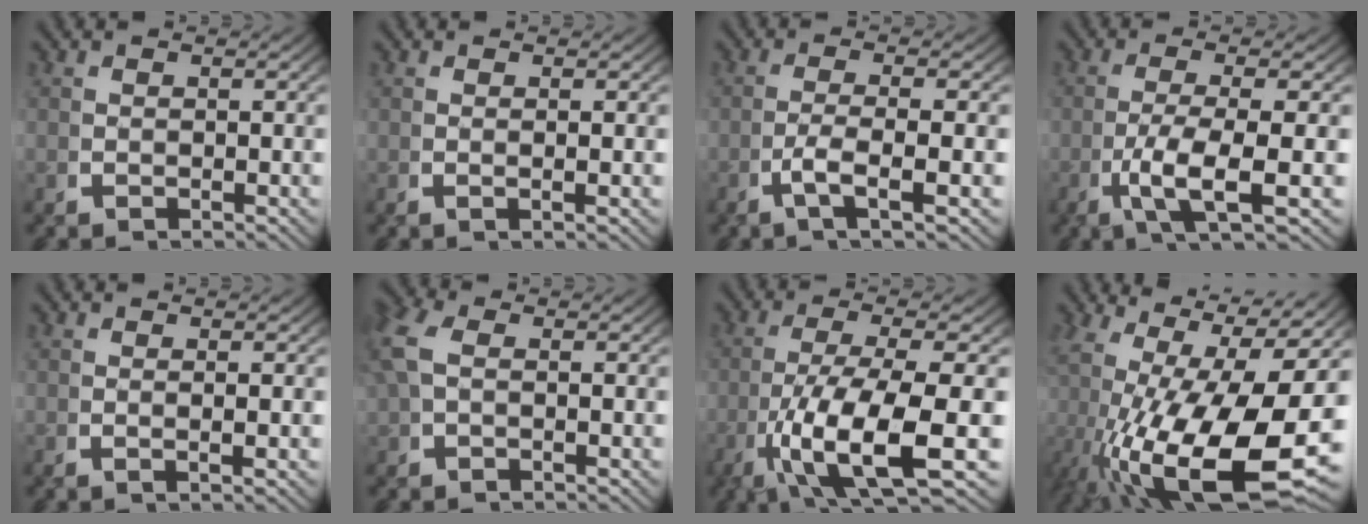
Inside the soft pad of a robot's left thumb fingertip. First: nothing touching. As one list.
[{"total": 0.9, "force": [0.4, -0.1, 0.9], "torque": [-0.021, 0.001, 0.004]}, {"total": 4.2, "force": [-0.7, 0.5, 4.1], "torque": [-0.092, -0.002, -0.014]}, {"total": 6.8, "force": [-0.9, 1.8, 6.5], "torque": [-0.143, -0.015, -0.009]}, {"total": 1.2, "force": [0.3, -0.1, 1.2], "torque": [-0.027, 0.001, 0.004]}, {"total": 2.7, "force": [0.5, 1.9, 1.9], "torque": [-0.064, -0.004, 0.014]}, {"total": 12.1, "force": [-2.7, 5.2, 10.6], "torque": [-0.237, -0.049, -0.012]}, {"total": 19.9, "force": [-2.4, 10.8, 16.6], "torque": [-0.296, -0.068, 0.007]}]